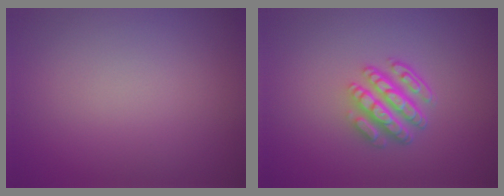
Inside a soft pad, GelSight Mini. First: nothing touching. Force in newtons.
{"total": 4.6, "press": 3.4, "slide": 3.1}